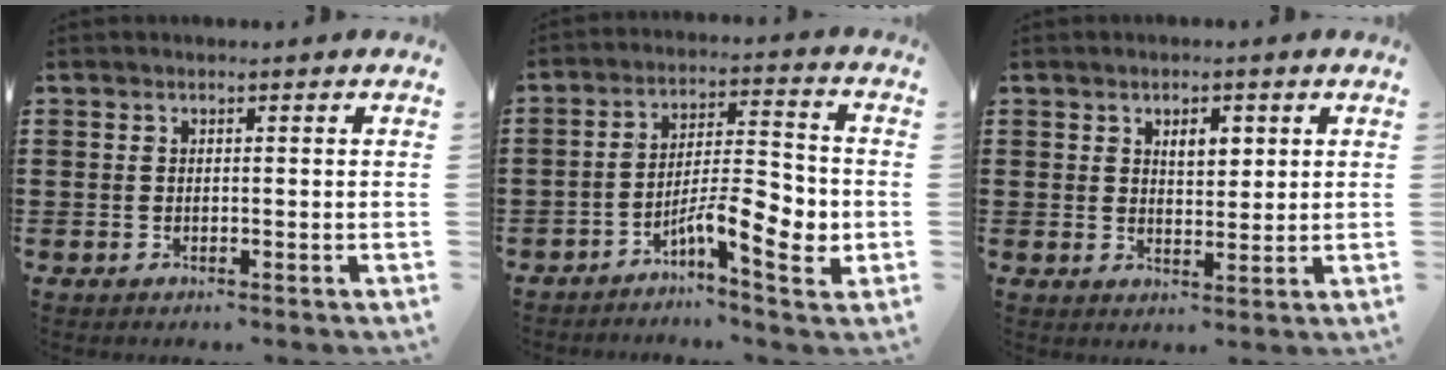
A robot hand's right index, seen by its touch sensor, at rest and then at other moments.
{"total": 9.3, "force": [-3.7, 2.5, 8.1], "torque": [-0.132, -0.002, -0.065]}
{"total": 3.5, "force": [1.5, 1.9, 2.6], "torque": [-0.040, 0.003, 0.021]}